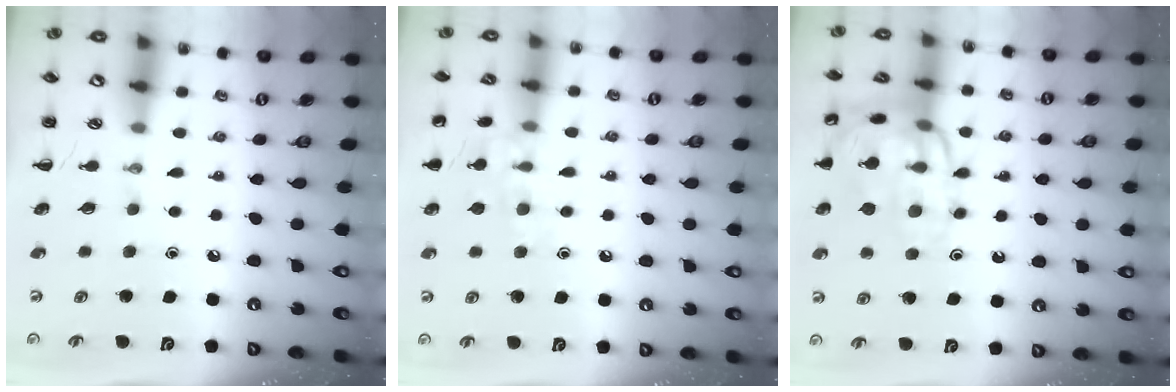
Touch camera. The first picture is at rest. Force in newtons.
{"total": 9.7, "press": 9.7, "slide": 1.3}
{"total": 16.4, "press": 16.4, "slide": 0.5}